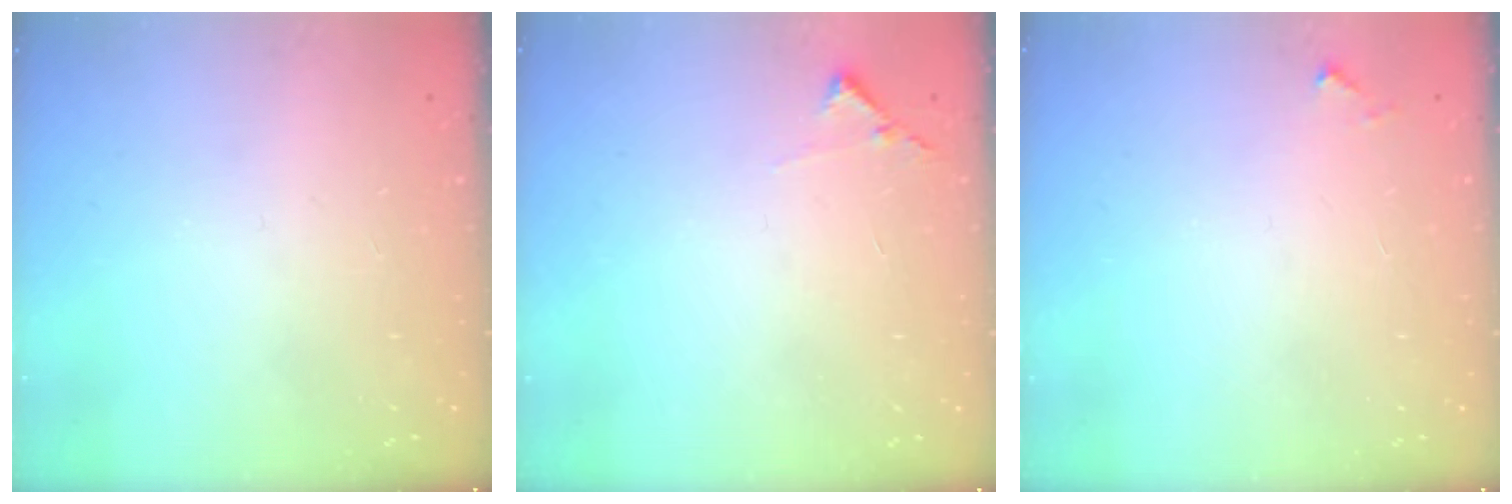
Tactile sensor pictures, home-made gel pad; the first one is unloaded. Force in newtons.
{"total": 5.5, "press": 5.5, "slide": 0.4}
{"total": 4.2, "press": 4.2, "slide": 0.1}